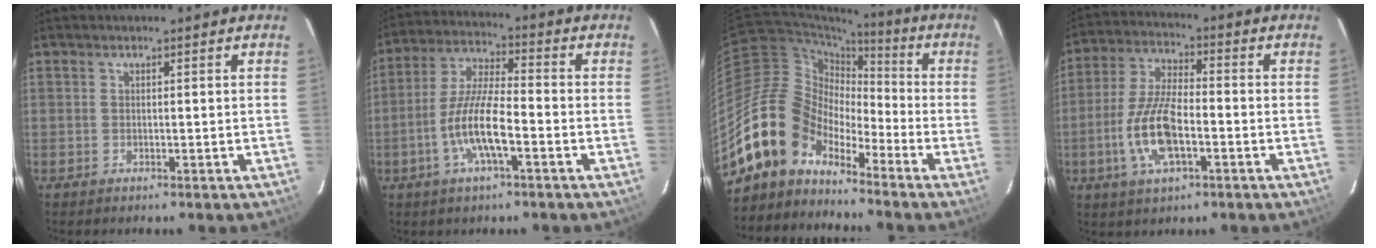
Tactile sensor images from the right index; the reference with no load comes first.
{"total": 10.6, "force": [-4.1, 2.1, 9.5], "torque": [-0.199, 0.001, -0.078]}
{"total": 13.9, "force": [-10.6, 8.1, 3.9], "torque": [-0.082, 0.029, -0.208]}
{"total": 11.8, "force": [-3.8, 4.3, 10.4], "torque": [-0.219, 0.001, -0.071]}